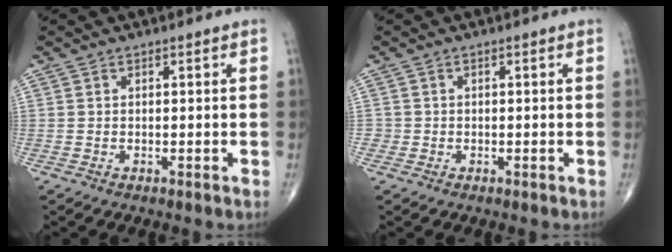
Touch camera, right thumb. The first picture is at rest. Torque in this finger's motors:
{"motor_torque": [-0.06, -0.15, 0.22, -0.06, -0.03]}